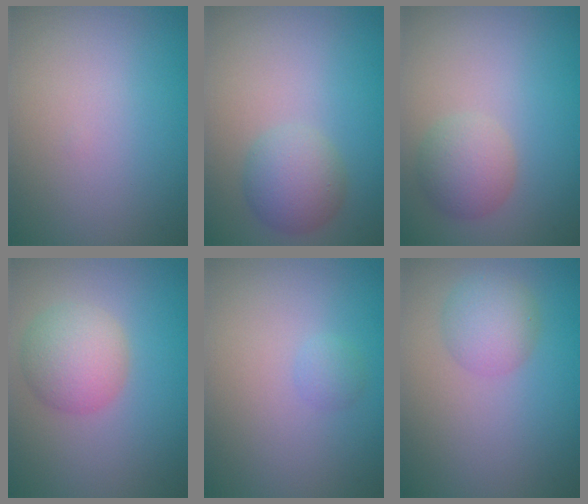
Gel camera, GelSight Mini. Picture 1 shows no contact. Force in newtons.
{"total": 3.4, "press": 3.4, "slide": 0.1}
{"total": 2.7, "press": 2.7, "slide": 0.2}
{"total": 4.2, "press": 4.2, "slide": 0.2}
{"total": 0.8, "press": 0.8, "slide": 0.1}
{"total": 3.1, "press": 3.1, "slide": 0.1}